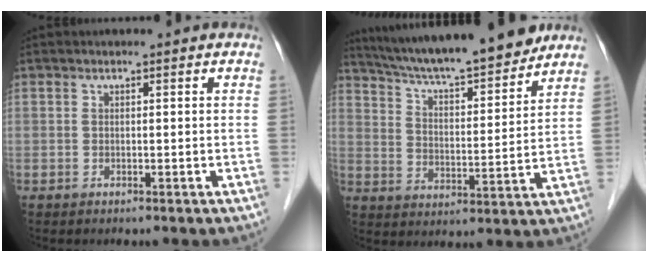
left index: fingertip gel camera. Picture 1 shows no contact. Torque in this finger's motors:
{"motor_torque": [0.12, -0.51, 0.32, 0.08]}